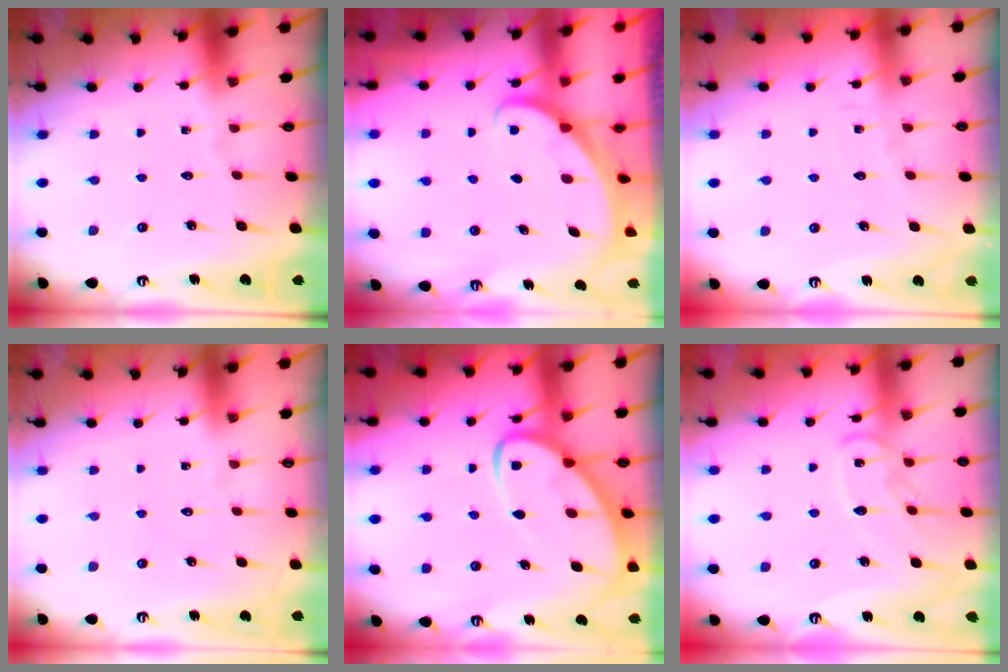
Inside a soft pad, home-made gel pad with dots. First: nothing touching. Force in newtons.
{"total": 1.7, "press": 1.7, "slide": 0.1}
{"total": 3.4, "press": 3.4, "slide": 0.4}
{"total": 0.0}
{"total": 9.4, "press": 9.4, "slide": 1.0}
{"total": 10.3, "press": 10.2, "slide": 0.7}